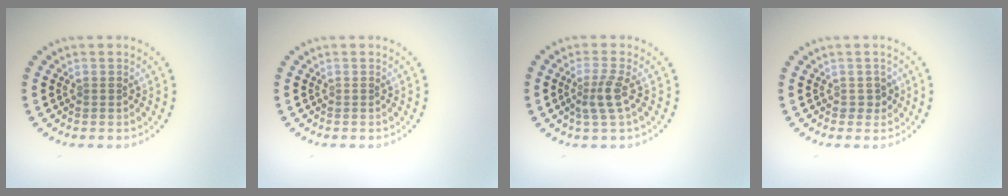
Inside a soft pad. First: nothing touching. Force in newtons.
{"total": 0.0}
{"total": 2.3, "press": 1.7, "slide": 1.6}
{"total": 1.1, "press": 1.0, "slide": 0.5}